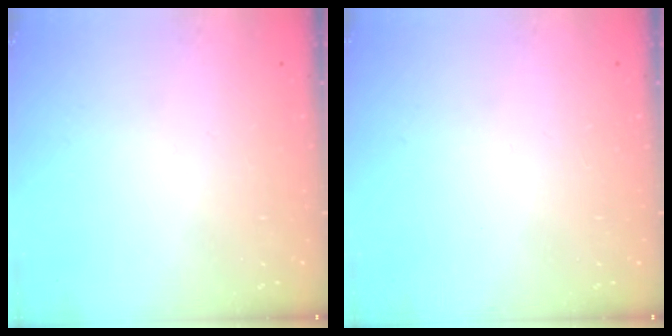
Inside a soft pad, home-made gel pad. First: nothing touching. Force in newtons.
{"total": 0.0}